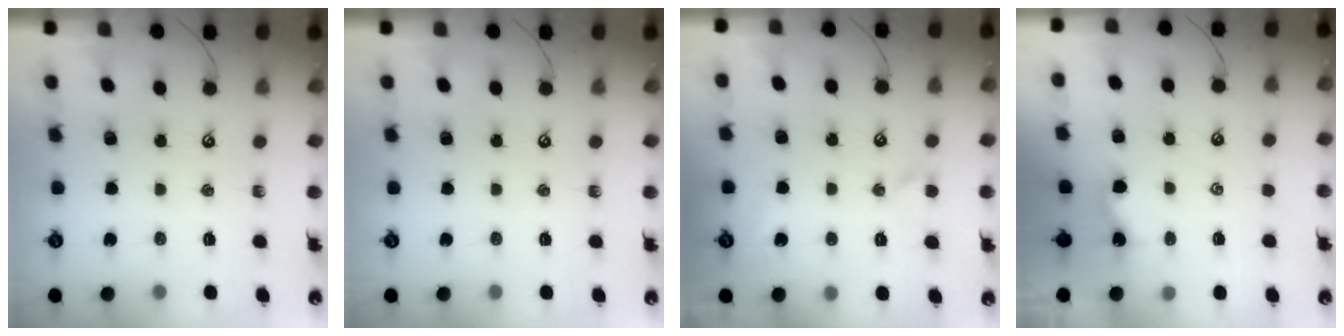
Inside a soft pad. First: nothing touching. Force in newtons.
{"total": 0.0}
{"total": 1.7, "press": 1.6, "slide": 0.6}
{"total": 1.8, "press": 1.7, "slide": 0.3}